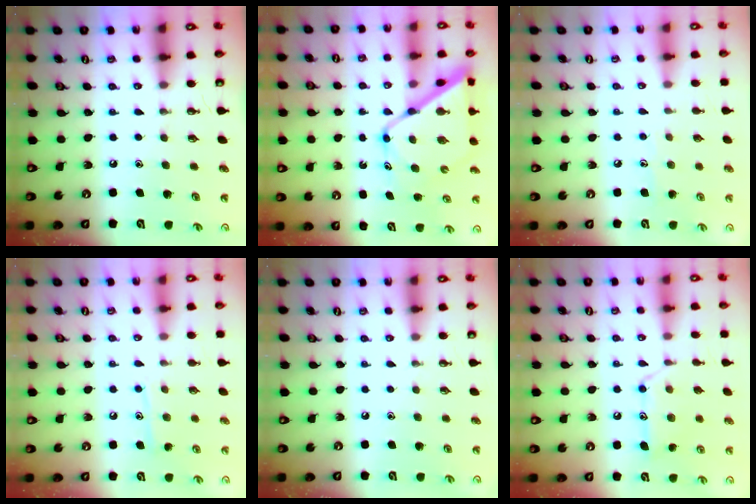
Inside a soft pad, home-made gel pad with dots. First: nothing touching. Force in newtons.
{"total": 13.0, "press": 13.0, "slide": 1.3}
{"total": 5.5, "press": 5.5, "slide": 0.6}
{"total": 8.0, "press": 8.0, "slide": 0.6}
{"total": 0.0}
{"total": 13.5, "press": 13.5, "slide": 0.8}